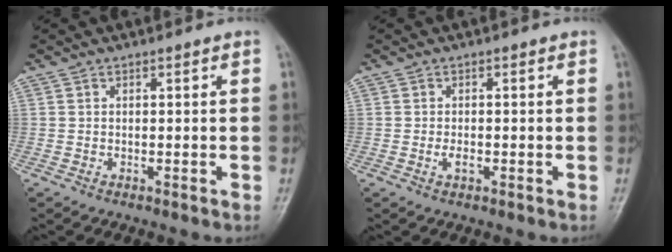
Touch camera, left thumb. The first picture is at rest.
{"total": 1.9, "force": [-0.5, 1.1, 1.4], "torque": [-0.020, 0.001, -0.011]}